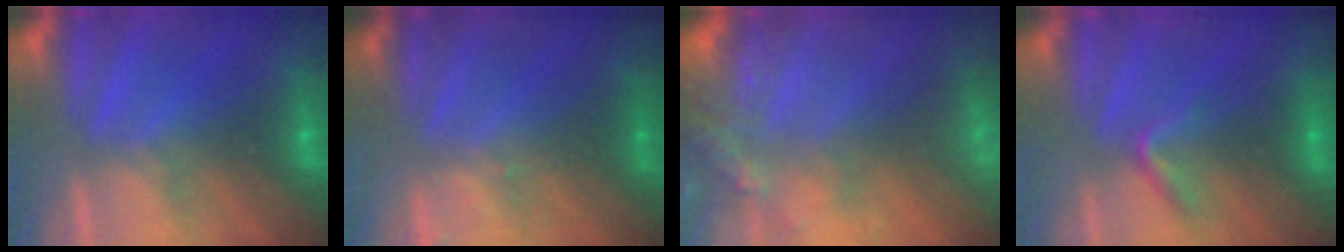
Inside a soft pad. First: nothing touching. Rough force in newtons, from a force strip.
{"total": 1.3}
{"total": 7.6}
{"total": 2.2}